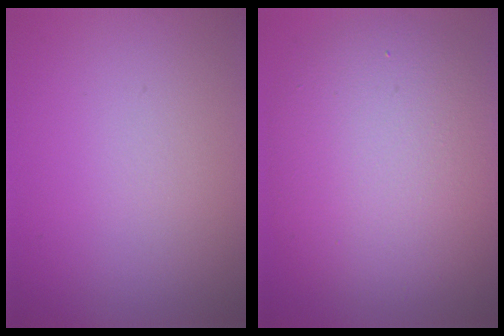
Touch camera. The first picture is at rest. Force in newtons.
{"total": 10.3, "press": 10.3, "slide": 0.2}